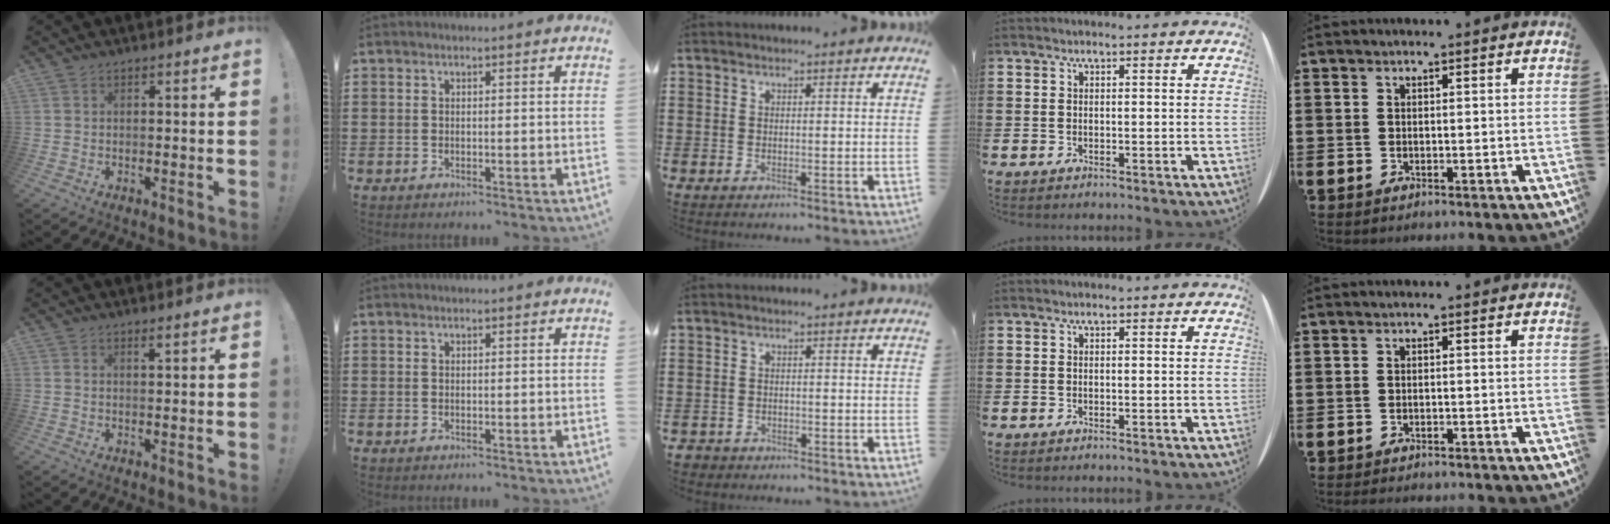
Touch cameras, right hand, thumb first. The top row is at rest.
{"thumb": {"total": 1.2, "force": [0.9, 0.0, 0.8], "torque": [-0.015, -0.001, 0.016]}, "middle": {"total": 1.1, "force": [-1.0, 0.5, 0.0], "torque": [-0.003, 0.002, -0.022]}, "little": {"total": 0.6, "force": [-0.6, 0.0, 0.0], "torque": [-0.002, -0.001, -0.013]}}